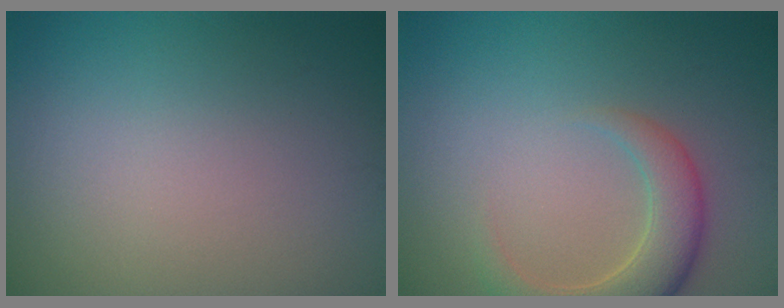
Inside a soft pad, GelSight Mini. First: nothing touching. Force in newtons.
{"total": 4.6, "press": 4.6, "slide": 0.4}